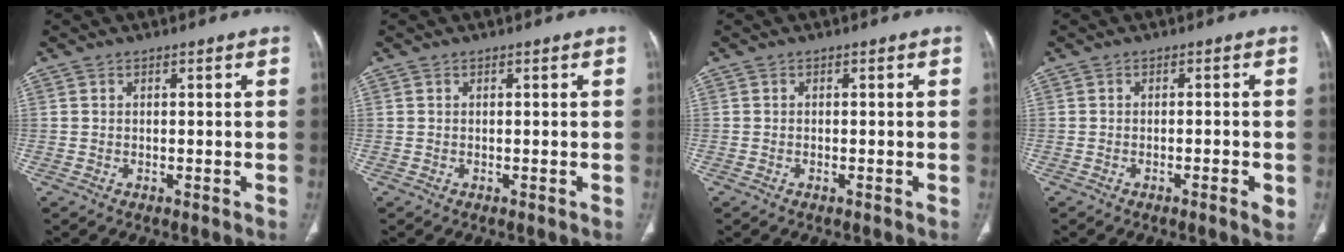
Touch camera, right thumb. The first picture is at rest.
{"total": 0.0}
{"total": 0.5, "force": [-0.3, 0.2, 0.4], "torque": [-0.010, 0.002, -0.005]}
{"total": 2.6, "force": [-1.0, 0.5, 2.3], "torque": [-0.042, -0.001, -0.014]}